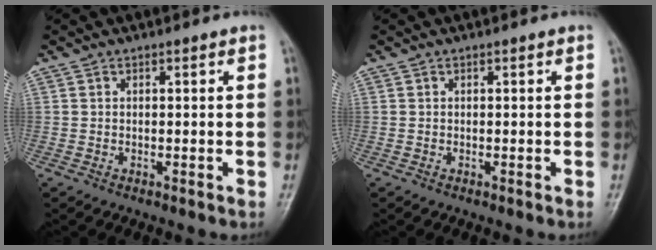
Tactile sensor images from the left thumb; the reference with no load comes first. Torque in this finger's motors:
{"motor_torque": [0.00, 0.00, 0.00, 0.00, 0.00]}